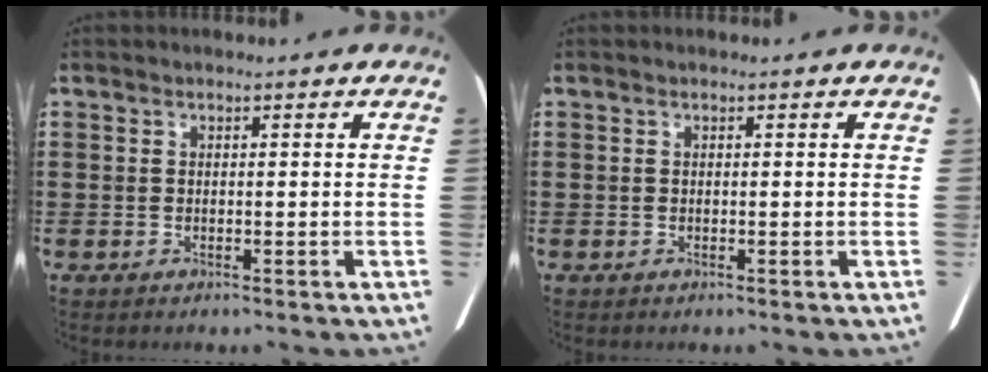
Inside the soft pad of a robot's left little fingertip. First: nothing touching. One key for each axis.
{"total": 0.0}